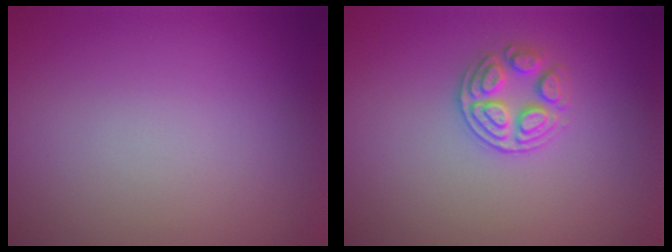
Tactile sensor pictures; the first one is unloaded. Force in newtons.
{"total": 2.8, "press": 2.7, "slide": 0.7}